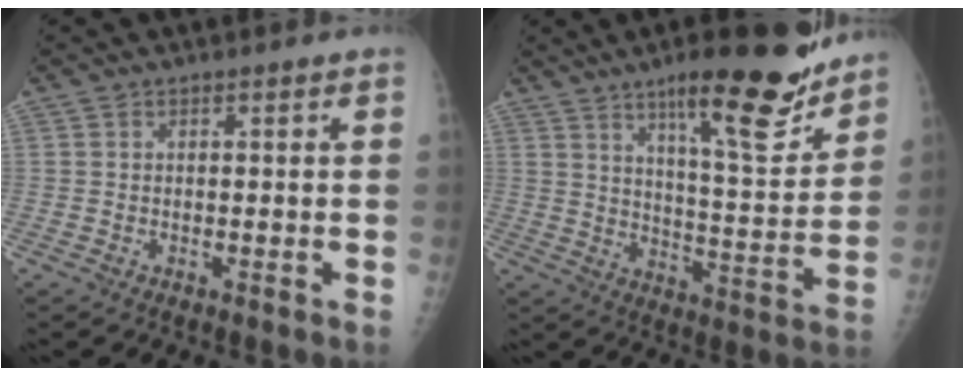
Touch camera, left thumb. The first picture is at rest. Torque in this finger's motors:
{"motor_torque": [1.54, -0.44, 1.23, -0.85, 0.20]}